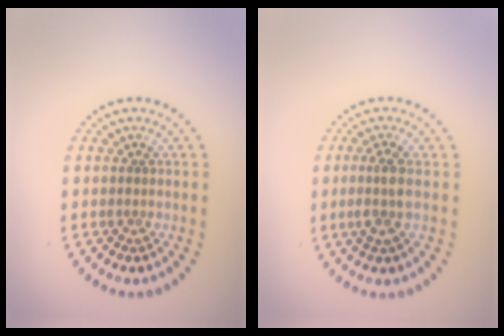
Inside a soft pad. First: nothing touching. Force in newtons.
{"total": 2.0, "press": 1.7, "slide": 1.1}